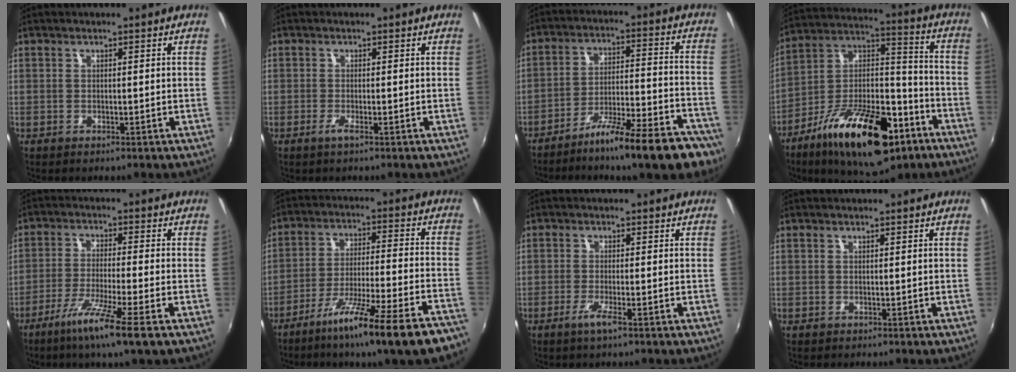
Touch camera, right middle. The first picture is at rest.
{"total": 1.6, "force": [-0.9, -0.2, 1.3], "torque": [-0.026, -0.003, -0.017]}
{"total": 16.7, "force": [-12.2, 2.4, 11.2], "torque": [-0.174, -0.020, -0.178]}
{"total": 24.2, "force": [-13.3, 9.8, 17.7], "torque": [-0.298, -0.001, -0.211]}
{"total": 9.8, "force": [-5.7, -0.4, 7.9], "torque": [-0.164, -0.018, -0.104]}
{"total": 19.8, "force": [-15.2, -0.3, 12.7], "torque": [-0.215, -0.062, -0.230]}
{"total": 2.9, "force": [-1.7, -0.2, 2.3], "torque": [-0.052, -0.007, -0.034]}
{"total": 0.0}